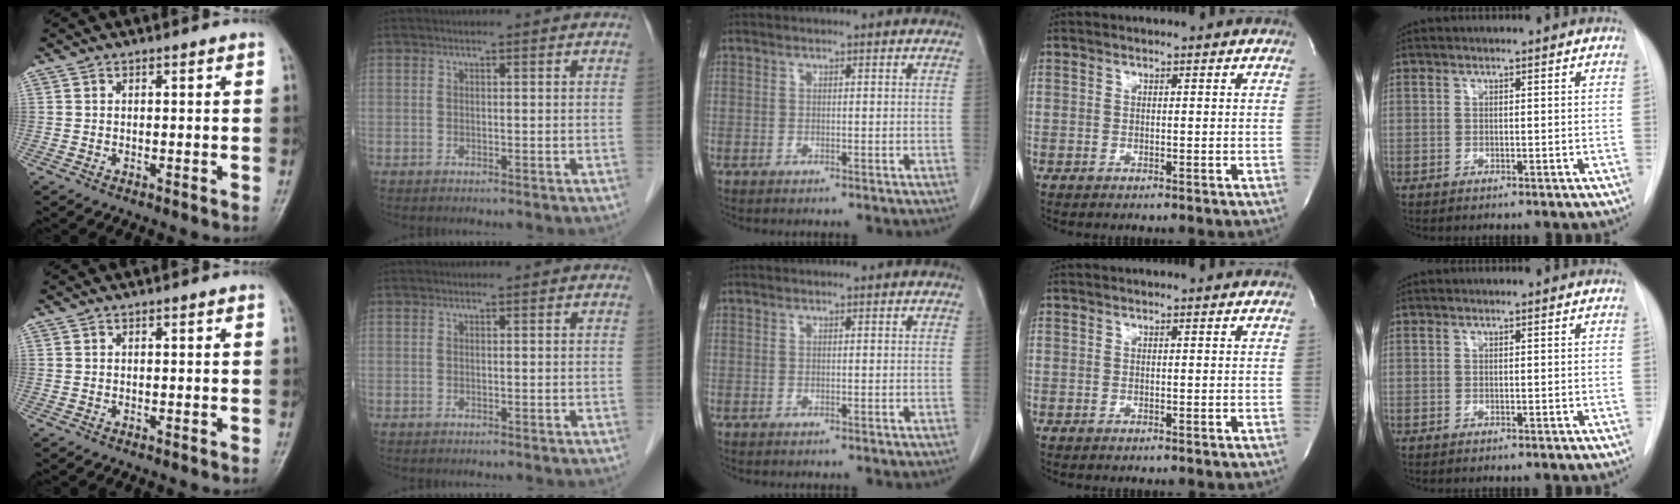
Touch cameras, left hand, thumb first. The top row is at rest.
{}